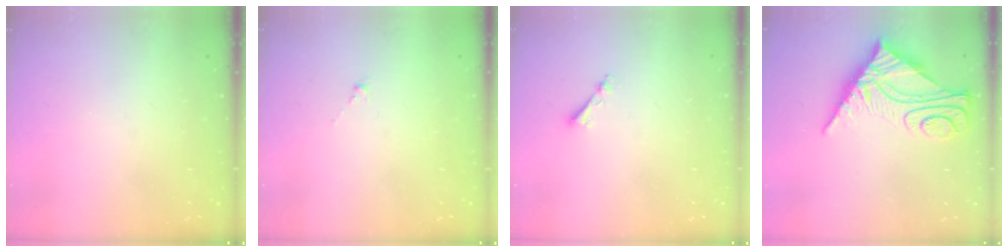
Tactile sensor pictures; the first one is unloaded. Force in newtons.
{"total": 0.6, "press": 0.4, "slide": 0.4}
{"total": 2.5, "press": 2.5, "slide": 0.3}
{"total": 11.3, "press": 11.2, "slide": 1.1}